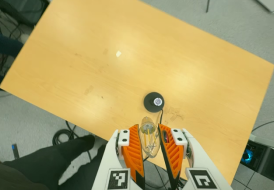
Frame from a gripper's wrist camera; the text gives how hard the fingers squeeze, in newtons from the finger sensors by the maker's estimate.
{"total": 10.1, "left": 9.5, "right": 10.6}